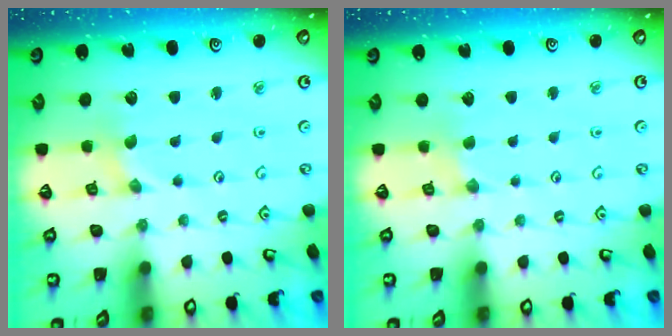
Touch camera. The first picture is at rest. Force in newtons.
{"total": 1.6, "press": 1.5, "slide": 0.4}